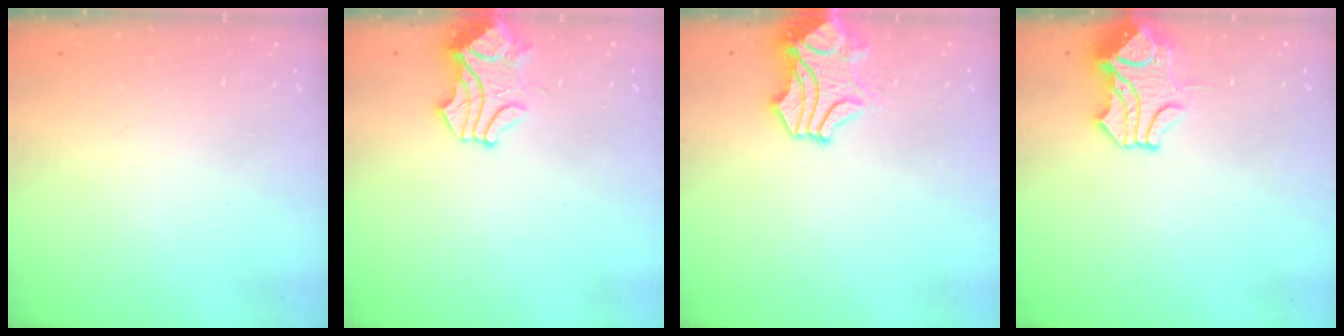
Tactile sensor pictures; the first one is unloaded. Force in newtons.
{"total": 1.7, "press": 1.5, "slide": 0.8}
{"total": 1.5, "press": 1.0, "slide": 1.2}
{"total": 1.5, "press": 0.8, "slide": 1.3}